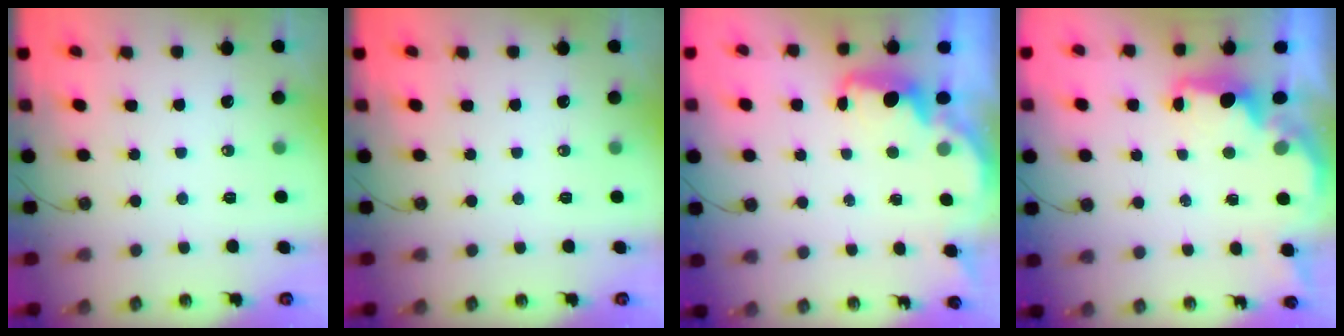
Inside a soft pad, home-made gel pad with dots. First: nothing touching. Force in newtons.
{"total": 0.0}
{"total": 2.1, "press": 2.0, "slide": 0.7}
{"total": 2.0, "press": 1.8, "slide": 0.8}